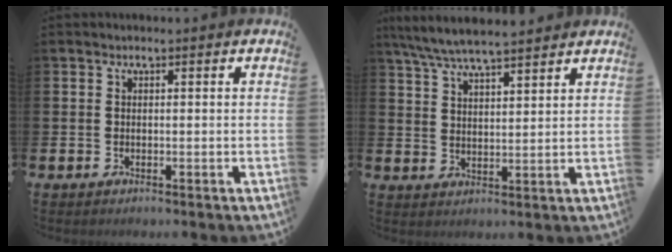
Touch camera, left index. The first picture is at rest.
{"total": 6.6, "force": [6.2, 0.7, 2.2], "torque": [-0.060, -0.024, 0.112]}